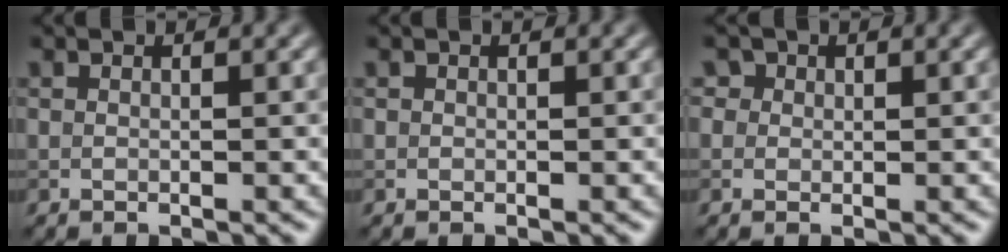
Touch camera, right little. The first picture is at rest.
{"total": 0.0}
{"total": 2.3, "force": [1.2, 1.8, 0.8], "torque": [-0.010, 0.008, 0.008]}